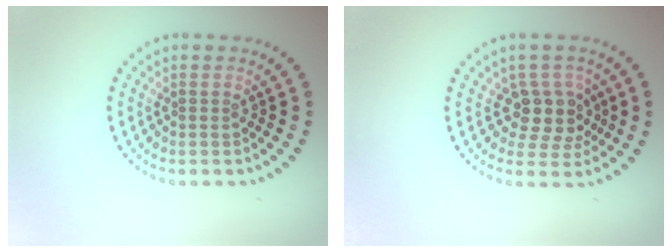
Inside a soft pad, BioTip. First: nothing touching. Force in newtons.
{"total": 3.4, "press": 2.8, "slide": 2.0}